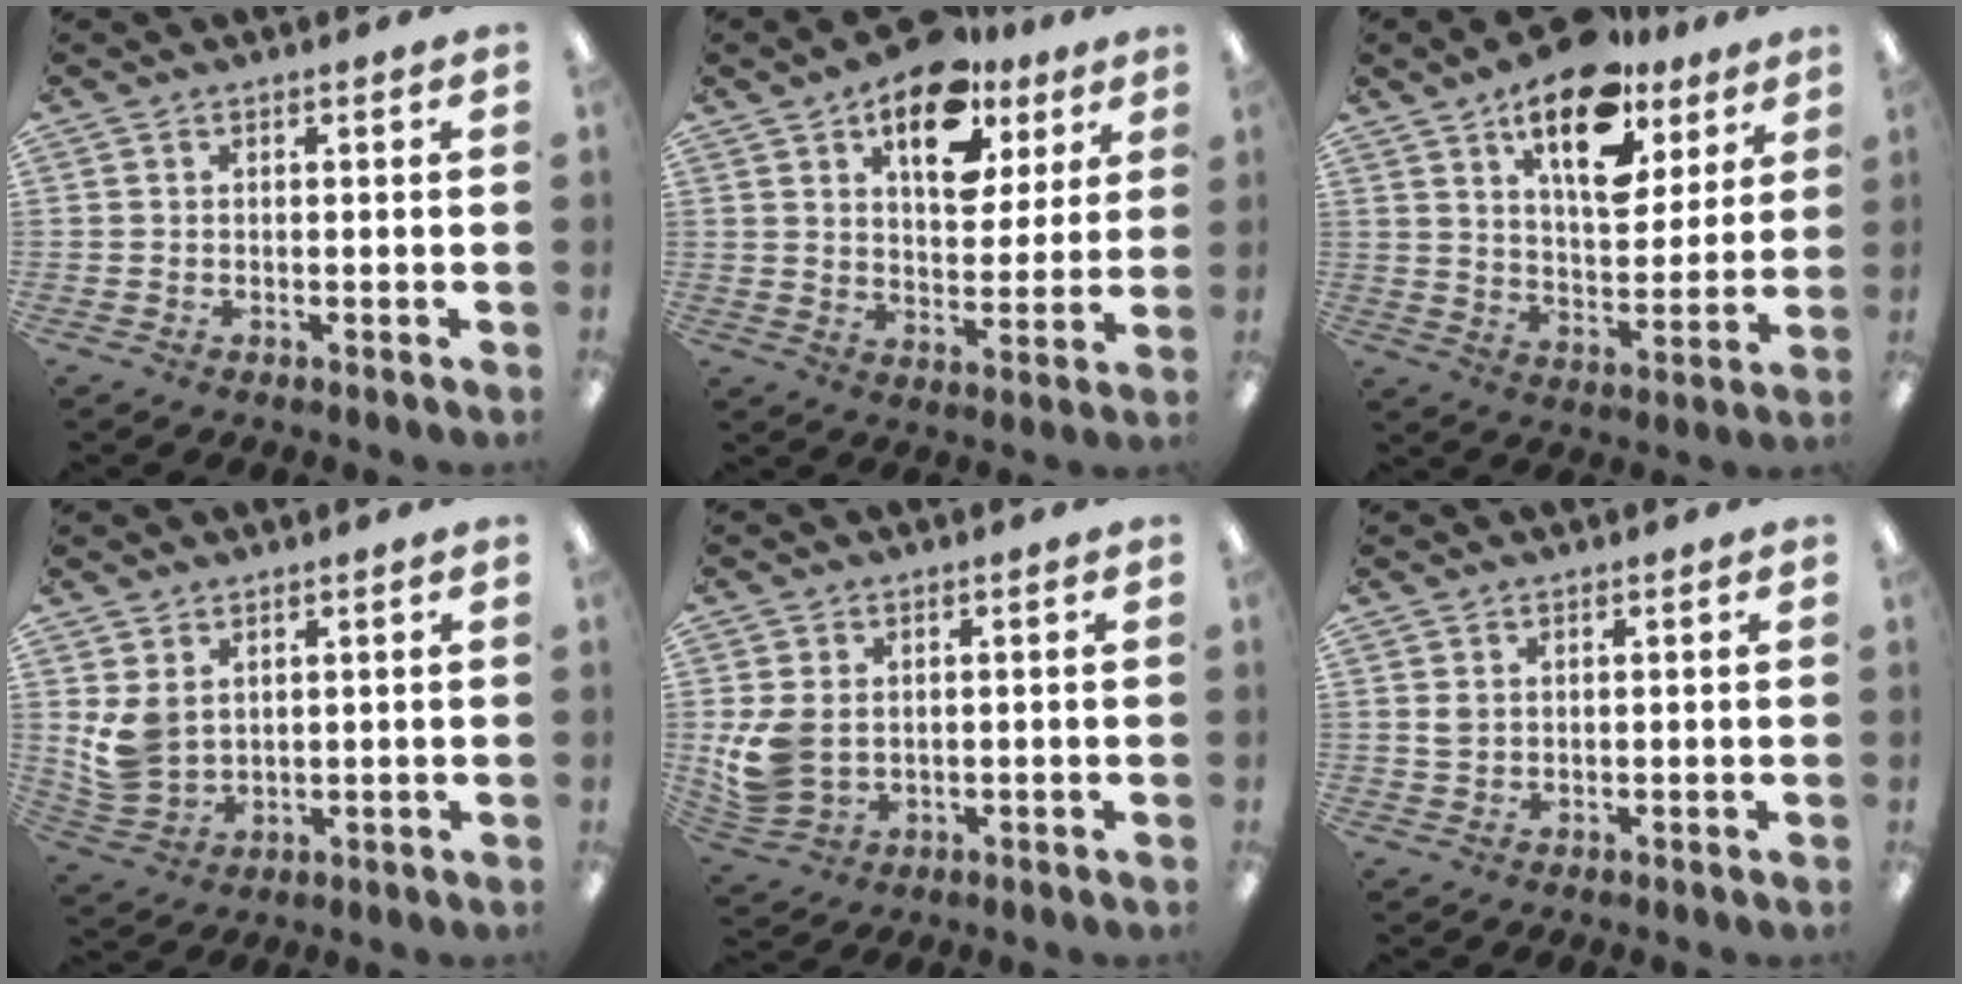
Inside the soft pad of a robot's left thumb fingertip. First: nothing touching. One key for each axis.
{"total": 14.7, "fx": 8.8, "fy": 8.2, "fz": 8.5, "tx": -0.112, "ty": -0.041, "tz": 0.150}
{"total": 17.8, "fx": 11.2, "fy": 8.5, "fz": 10.9, "tx": -0.165, "ty": -0.052, "tz": 0.191}
{"total": 6.7, "fx": 2.7, "fy": 5.0, "fz": 3.5, "tx": -0.085, "ty": -0.006, "tz": 0.056}
{"total": 7.9, "fx": 0.8, "fy": 6.1, "fz": 4.9, "tx": -0.106, "ty": 0.006, "tz": 0.019}
{"total": 1.7, "fx": 0.9, "fy": 1.2, "fz": 0.8, "tx": -0.018, "ty": 0.003, "tz": 0.016}